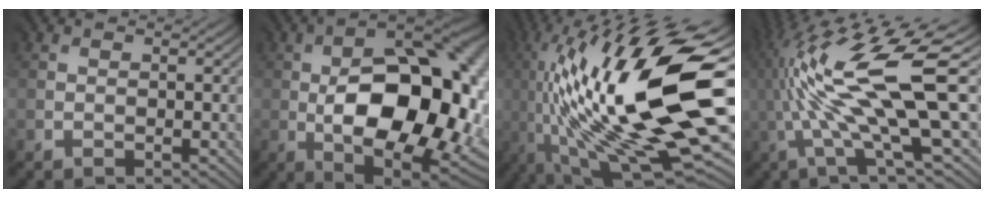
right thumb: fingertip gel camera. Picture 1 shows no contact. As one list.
[{"total": 17.6, "force": [-1.7, 9.4, 14.7], "torque": [-0.207, 0.001, -0.030]}, {"total": 20.5, "force": [-0.1, 6.3, 19.5], "torque": [-0.371, -0.007, 0.003]}, {"total": 16.4, "force": [1.5, 3.5, 16.0], "torque": [-0.318, 0.024, 0.040]}]